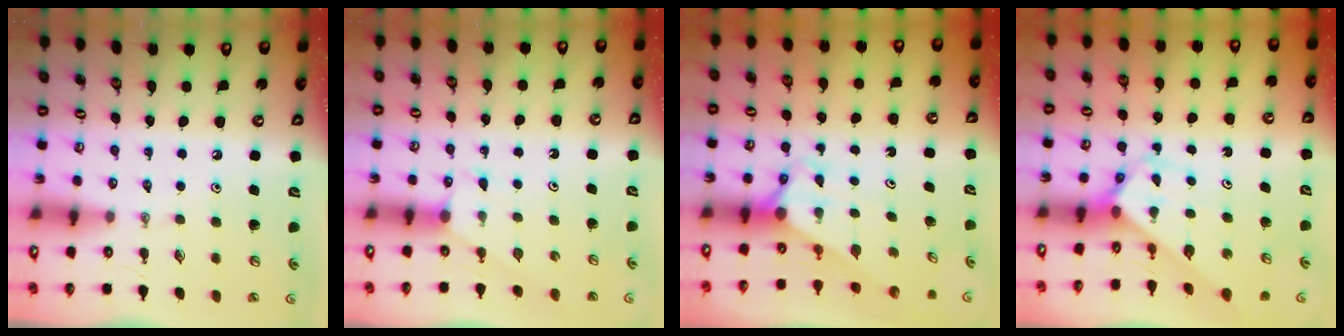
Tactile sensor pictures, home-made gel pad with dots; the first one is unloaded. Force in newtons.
{"total": 2.9, "press": 2.9, "slide": 0.3}
{"total": 2.8, "press": 2.8, "slide": 0.0}
{"total": 2.8, "press": 2.8, "slide": 0.1}